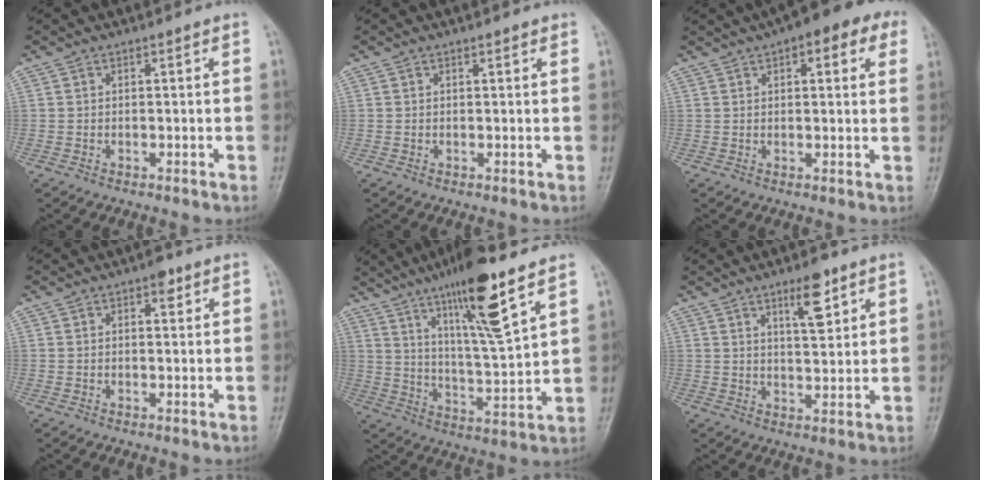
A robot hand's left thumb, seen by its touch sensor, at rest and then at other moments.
{"total": 0.9, "force": [0.7, 0.3, 0.4], "torque": [-0.007, -0.003, 0.008]}
{"total": 11.2, "force": [5.8, 4.2, 8.7], "torque": [-0.084, 0.013, 0.066]}
{"total": 2.5, "force": [1.4, 1.1, 1.7], "torque": [-0.016, -0.004, 0.017]}
{"total": 16.3, "force": [9.9, 2.0, 12.8], "torque": [-0.214, -0.053, 0.175]}
{"total": 7.1, "force": [4.2, 2.2, 5.3], "torque": [-0.073, -0.028, 0.067]}